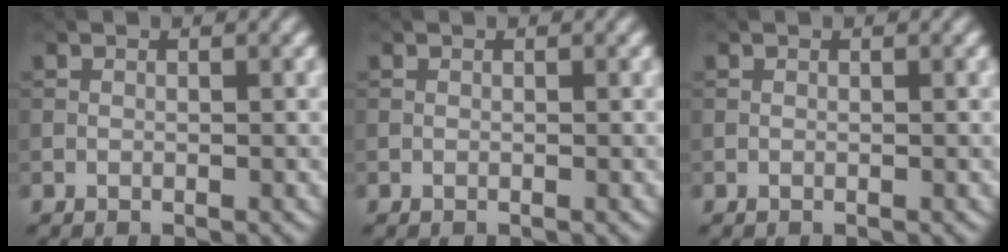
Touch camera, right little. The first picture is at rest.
{"total": 0.0}
{"total": 0.0}